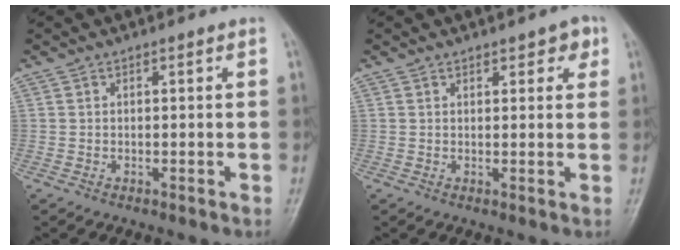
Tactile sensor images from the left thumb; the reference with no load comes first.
{"total": 3.2, "force": [1.9, 1.7, 2.0], "torque": [-0.003, -0.005, 0.022]}